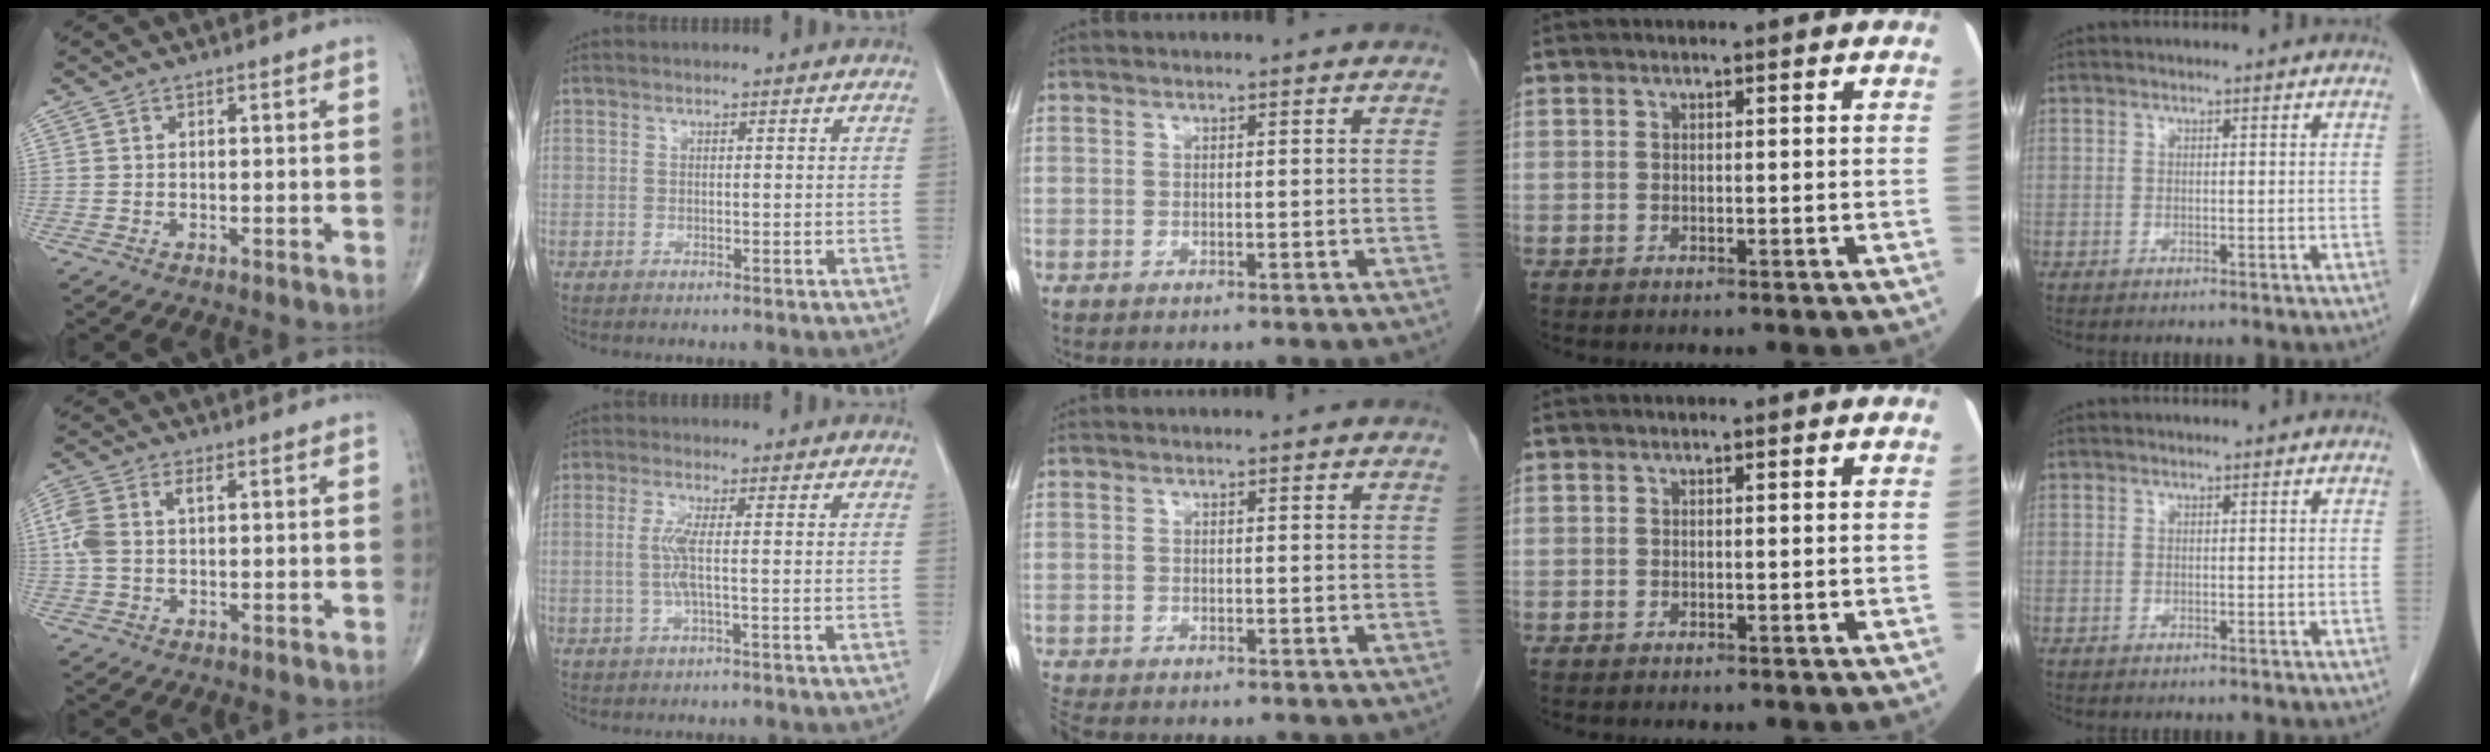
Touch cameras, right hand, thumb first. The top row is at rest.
{"thumb": {"total": 6.8, "force": [1.3, 3.9, 5.4], "torque": [-0.151, 0.024, 0.028]}, "index": {"total": 3.3, "force": [-0.1, 0.0, 3.3], "torque": [-0.075, -0.002, -0.002]}, "middle": {"total": 2.2, "force": [-2.1, 0.4, 0.6], "torque": [-0.017, -0.008, -0.037]}}